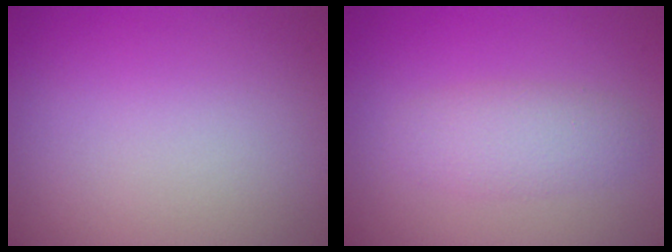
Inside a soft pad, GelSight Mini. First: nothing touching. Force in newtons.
{"total": 2.7, "press": 2.7, "slide": 0.1}